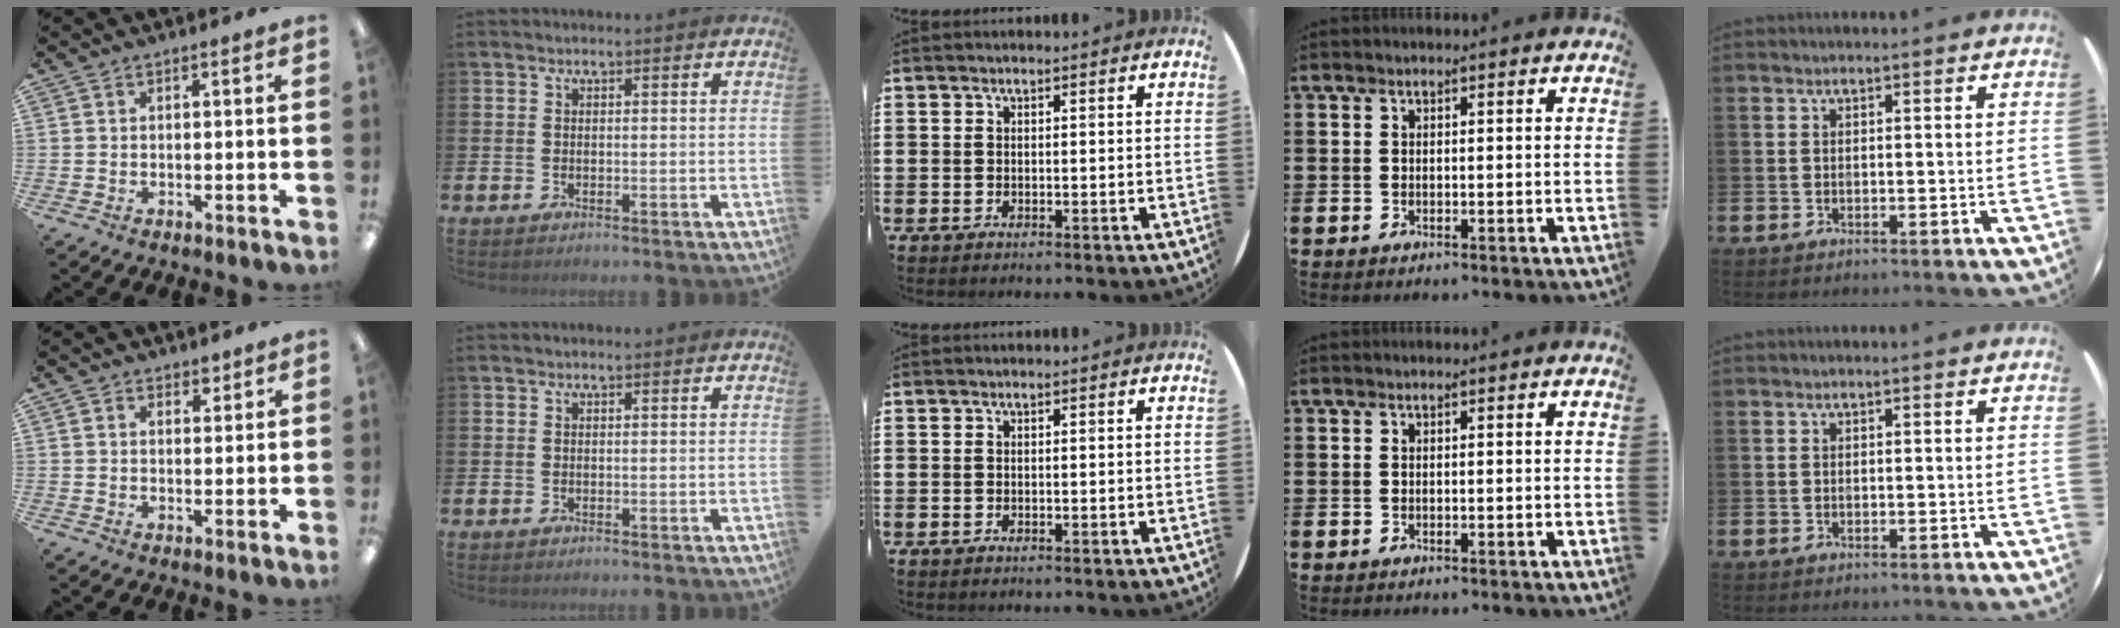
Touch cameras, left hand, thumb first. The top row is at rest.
{"thumb": {"total": 2.3, "force": [1.7, 1.5, 0.5], "torque": [0.006, -0.005, 0.029]}}